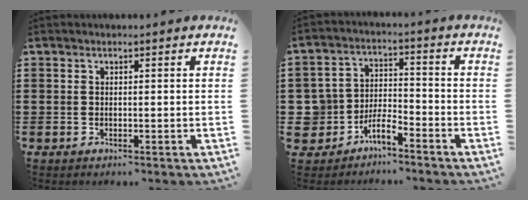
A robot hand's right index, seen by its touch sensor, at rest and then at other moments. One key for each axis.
{"total": 5.1, "fx": -4.0, "fy": 2.7, "fz": 1.8, "tx": -0.058, "ty": 0.007, "tz": -0.085}